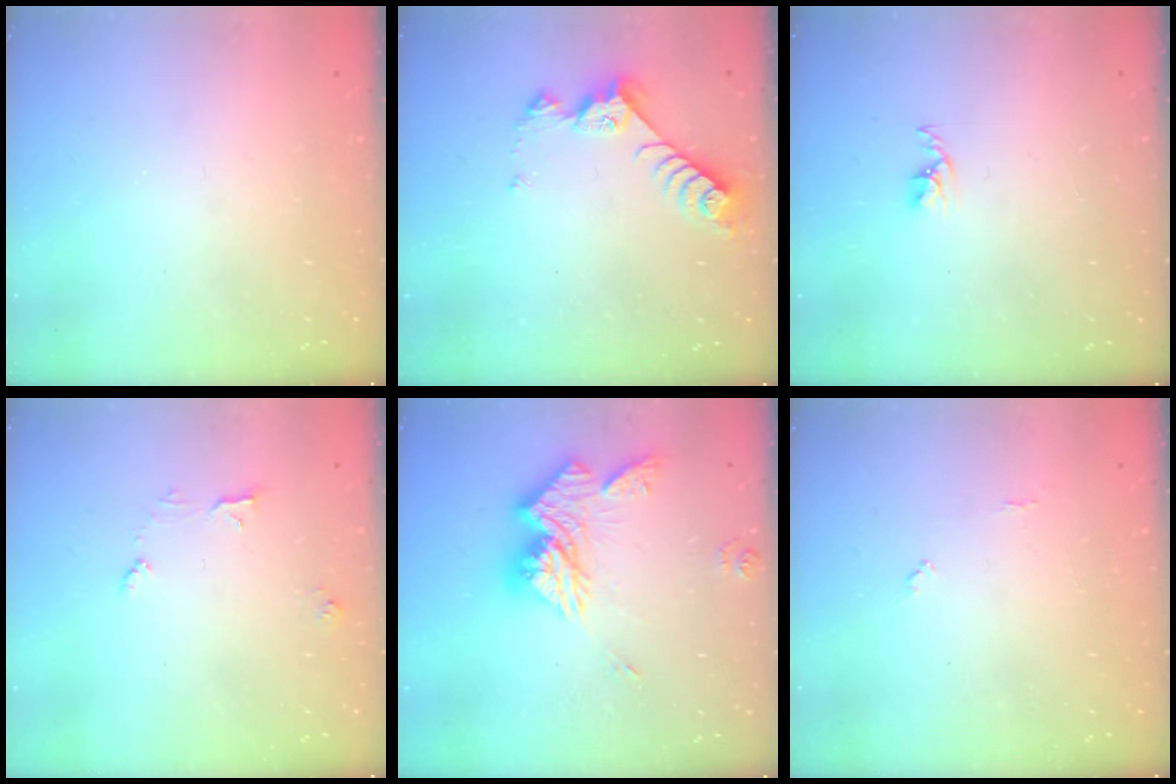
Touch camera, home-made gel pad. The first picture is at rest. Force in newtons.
{"total": 7.7, "press": 7.6, "slide": 0.5}
{"total": 2.5, "press": 2.5, "slide": 0.4}
{"total": 4.7, "press": 4.7, "slide": 0.5}
{"total": 16.0, "press": 15.9, "slide": 1.7}
{"total": 4.9, "press": 4.9, "slide": 0.4}